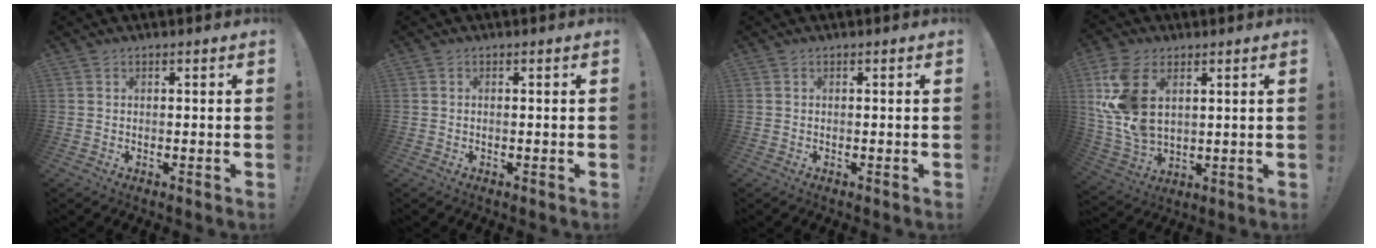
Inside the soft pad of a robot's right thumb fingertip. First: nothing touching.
{"total": 0.0}
{"total": 0.0}
{"total": 14.6, "force": [4.8, 9.0, 10.4], "torque": [-0.203, -0.024, 0.093]}